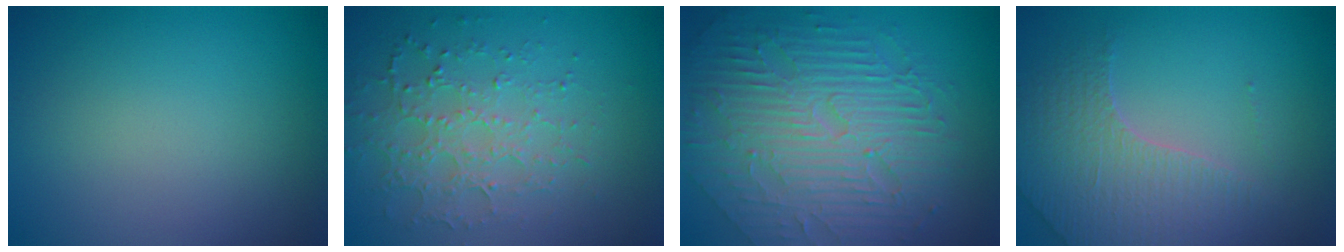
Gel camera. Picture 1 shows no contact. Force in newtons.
{"total": 3.5, "press": 3.2, "slide": 1.4}
{"total": 9.5, "press": 6.3, "slide": 7.1}
{"total": 3.6, "press": 3.5, "slide": 1.0}